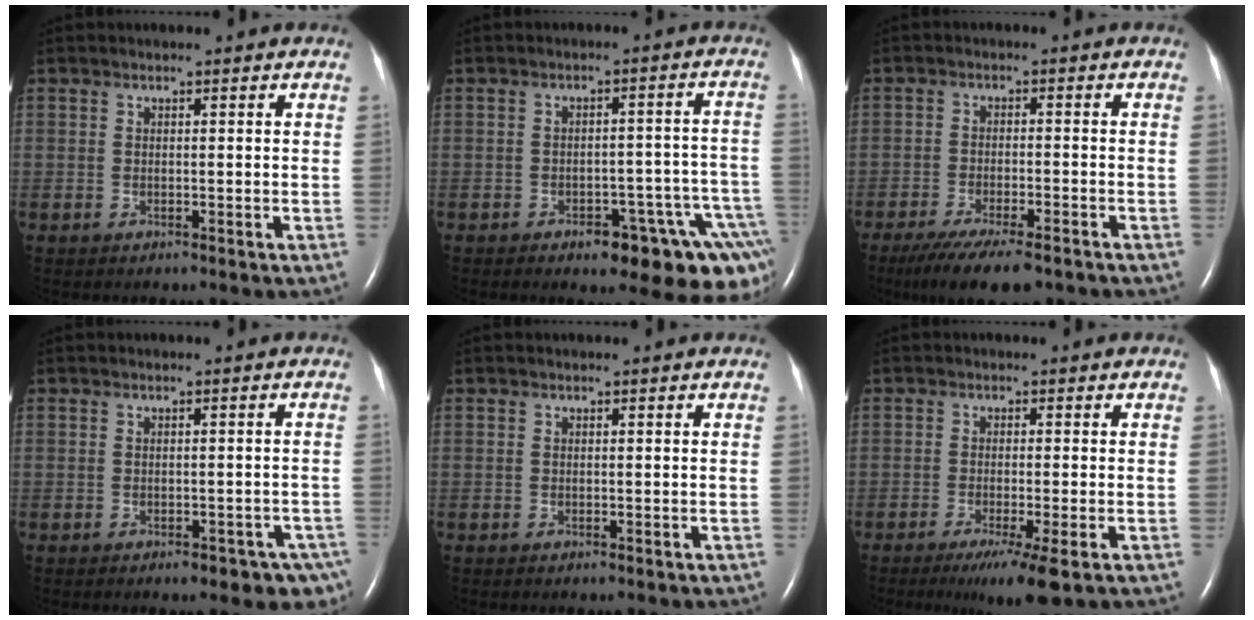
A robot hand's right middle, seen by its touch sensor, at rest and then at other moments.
{"total": 14.3, "force": [-9.2, 4.3, 10.0], "torque": [-0.033, 0.033, -0.104]}
{"total": 11.3, "force": [-8.6, 2.5, 6.9], "torque": [-0.112, -0.020, -0.132]}
{"total": 6.6, "force": [-4.6, 3.0, 3.6], "torque": [-0.019, 0.005, -0.054]}
{"total": 0.0}
{"total": 6.0, "force": [-3.4, -0.1, 4.9], "torque": [-0.079, -0.020, -0.055]}